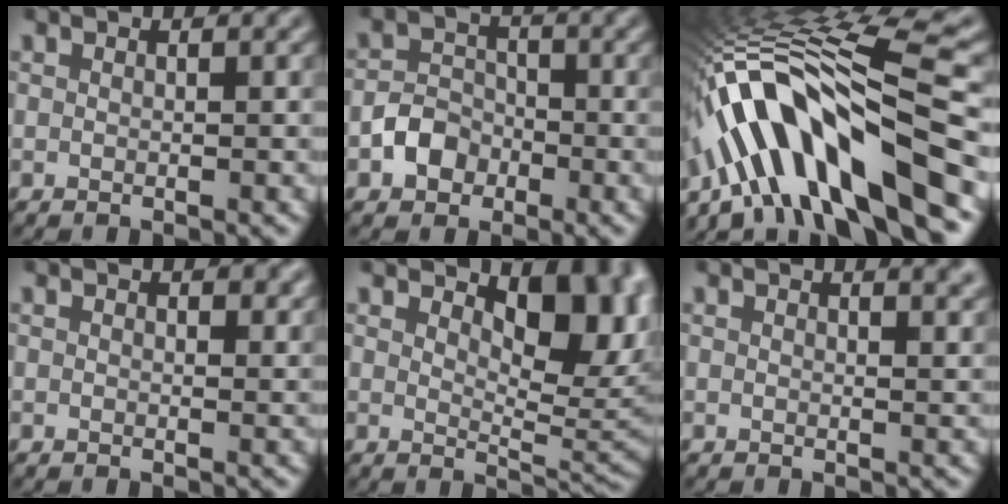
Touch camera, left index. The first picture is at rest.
{"total": 2.8, "force": [-1.7, 2.1, 0.9], "torque": [-0.016, 0.007, -0.032]}
{"total": 15.6, "force": [-6.1, 3.9, 13.8], "torque": [-0.242, 0.038, -0.093]}
{"total": 1.2, "force": [0.9, 0.3, 0.7], "torque": [-0.009, -0.002, 0.017]}
{"total": 7.6, "force": [2.8, 3.7, 6.0], "torque": [-0.085, -0.011, 0.045]}
{"total": 2.9, "force": [2.1, 1.1, 1.7], "torque": [-0.006, 0.008, 0.022]}